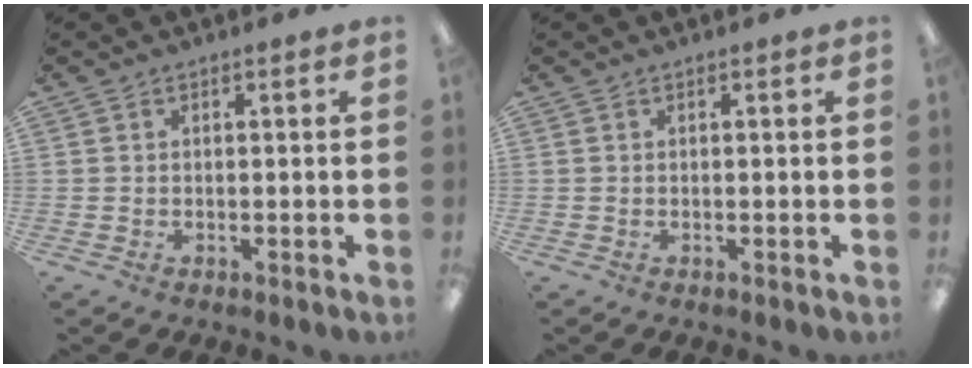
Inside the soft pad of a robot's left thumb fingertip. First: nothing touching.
{"total": 0.0}